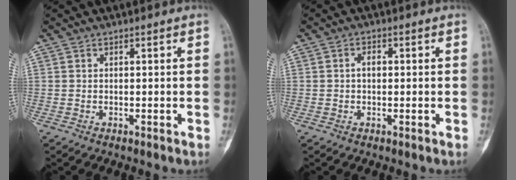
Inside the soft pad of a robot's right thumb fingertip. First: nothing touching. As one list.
[{"total": 2.0, "force": [0.0, 1.3, 1.5], "torque": [-0.018, 0.008, -0.002]}]